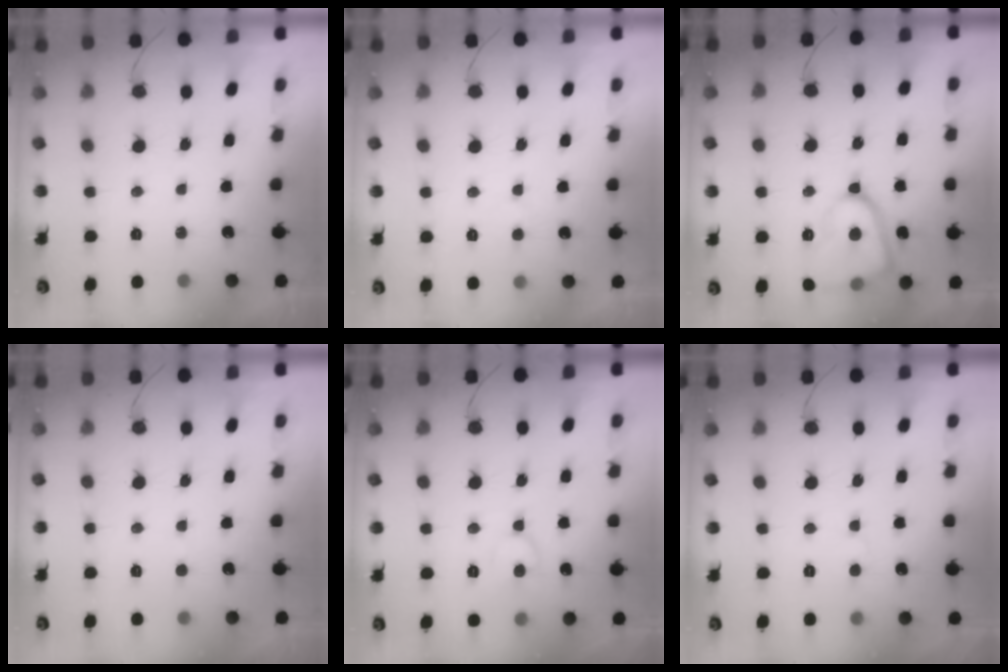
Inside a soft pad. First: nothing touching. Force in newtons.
{"total": 2.6, "press": 2.6, "slide": 0.2}
{"total": 14.4, "press": 14.4, "slide": 1.6}
{"total": 3.4, "press": 3.4, "slide": 0.4}
{"total": 7.2, "press": 7.1, "slide": 0.7}
{"total": 3.4, "press": 3.4, "slide": 0.4}